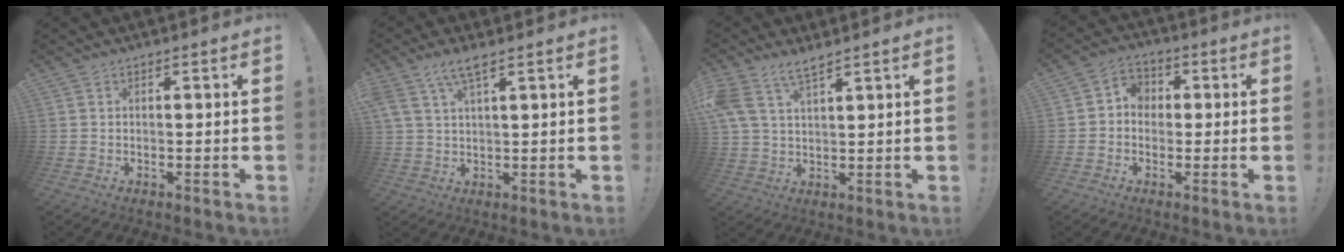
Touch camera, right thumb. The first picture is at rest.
{"total": 6.1, "force": [3.8, 1.5, 4.5], "torque": [-0.084, -0.012, 0.071]}
{"total": 6.6, "force": [4.9, 2.2, 3.7], "torque": [-0.075, -0.017, 0.095]}
{"total": 5.4, "force": [-1.0, 4.9, 2.1], "torque": [-0.032, 0.019, -0.016]}